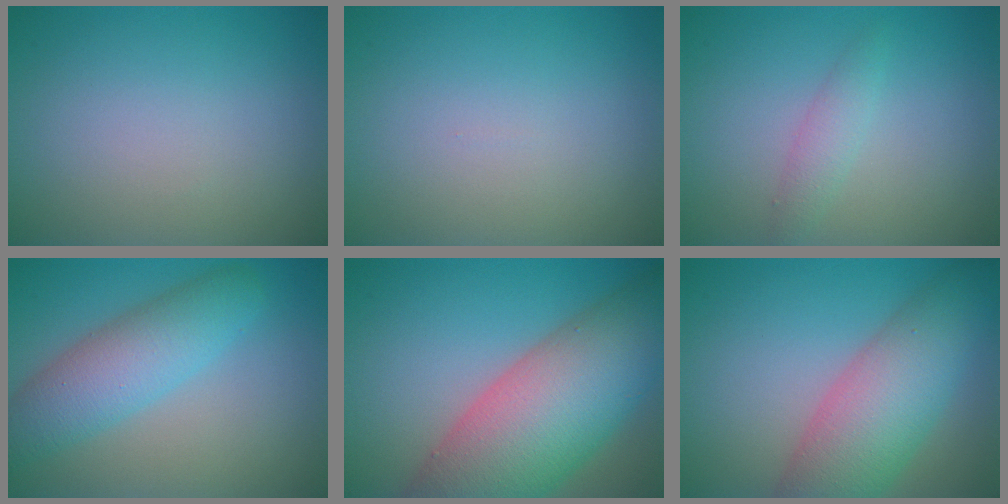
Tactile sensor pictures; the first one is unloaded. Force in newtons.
{"total": 0.0}
{"total": 1.6, "press": 1.6, "slide": 0.0}
{"total": 5.6, "press": 5.6, "slide": 0.3}
{"total": 13.6, "press": 13.6, "slide": 0.7}
{"total": 8.1, "press": 8.1, "slide": 0.0}